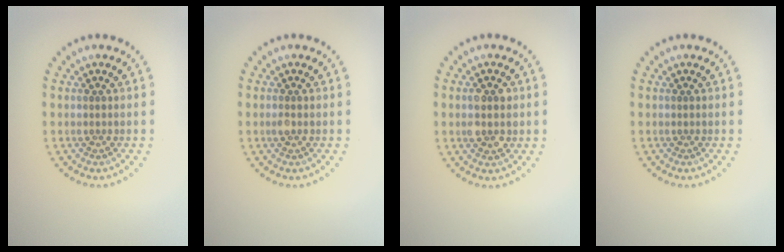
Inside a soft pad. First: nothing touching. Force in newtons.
{"total": 0.5, "press": 0.4, "slide": 0.3}
{"total": 2.6, "press": 2.6, "slide": 0.3}
{"total": 0.0}